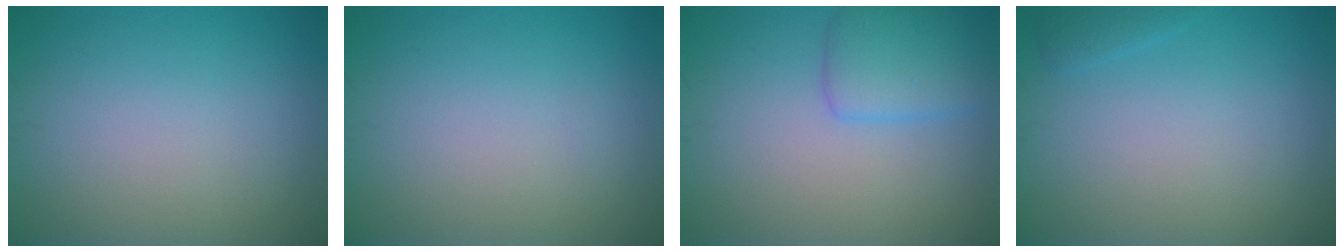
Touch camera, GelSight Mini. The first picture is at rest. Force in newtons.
{"total": 0.0}
{"total": 3.1, "press": 3.1, "slide": 0.2}
{"total": 0.8, "press": 0.8, "slide": 0.1}